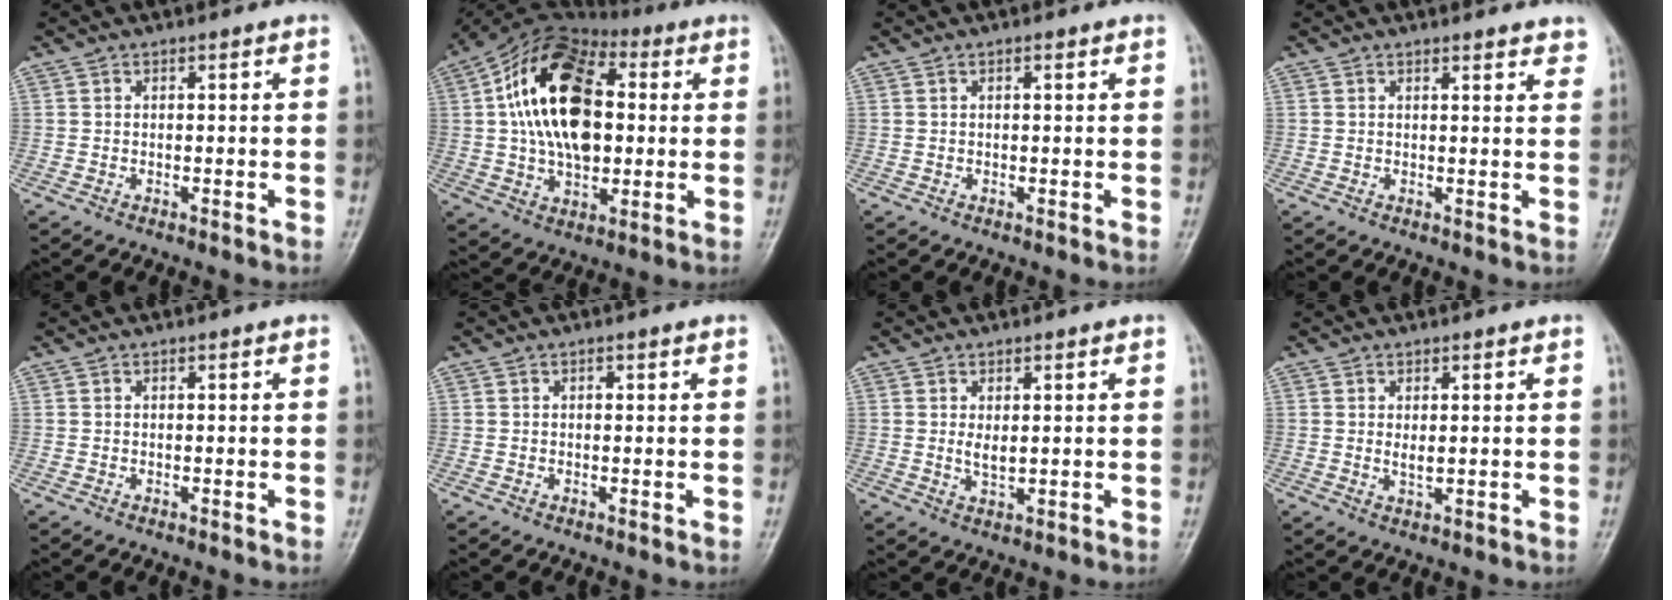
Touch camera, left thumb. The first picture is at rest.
{"total": 20.8, "force": [2.7, 12.5, 16.4], "torque": [-0.277, 0.018, 0.043]}
{"total": 0.8, "force": [0.3, 0.3, 0.7], "torque": [-0.010, 0.001, 0.004]}
{"total": 3.2, "force": [2.9, 0.9, 1.2], "torque": [0.004, -0.011, 0.026]}
{"total": 0.0}
{"total": 0.6, "force": [0.2, 0.4, 0.4], "torque": [-0.003, 0.001, 0.001]}
{"total": 2.7, "force": [0.5, 1.2, 2.3], "torque": [-0.037, -0.008, 0.012]}
{"total": 2.1, "force": [0.4, 0.9, 1.9], "torque": [-0.030, -0.005, 0.008]}